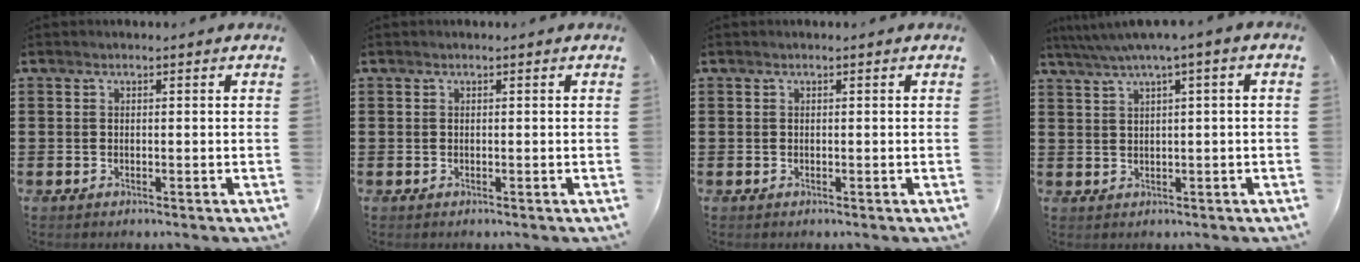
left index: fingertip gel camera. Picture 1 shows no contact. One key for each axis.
{"total": 0.0}
{"total": 0.0}
{"total": 3.0, "fx": 0.5, "fy": -0.1, "fz": 3.0, "tx": -0.056, "ty": -0.006, "tz": 0.007}